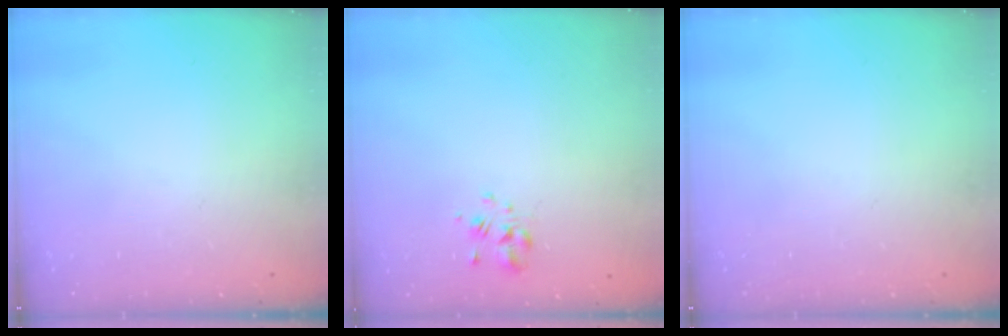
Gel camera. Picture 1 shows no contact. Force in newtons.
{"total": 2.0, "press": 1.9, "slide": 0.7}
{"total": 0.0}